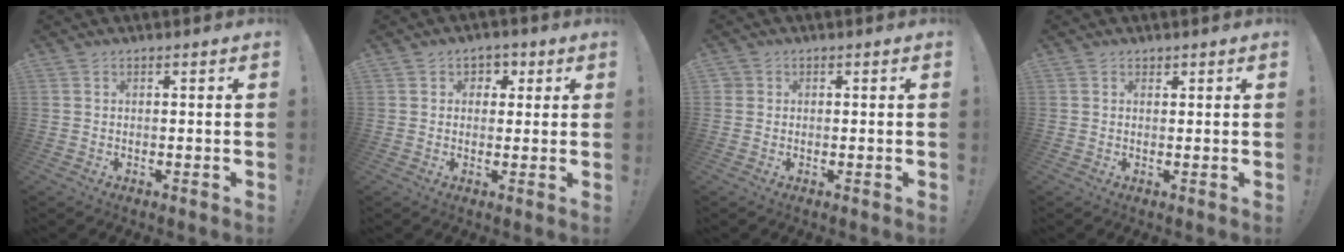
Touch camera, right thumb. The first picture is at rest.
{"total": 3.7, "force": [0.9, 3.5, 1.0], "torque": [-0.001, -0.005, 0.013]}
{"total": 1.7, "force": [0.7, 1.5, 0.3], "torque": [-0.015, 0.003, 0.016]}
{"total": 0.8, "force": [0.7, 0.4, 0.0], "torque": [0.005, -0.004, 0.014]}